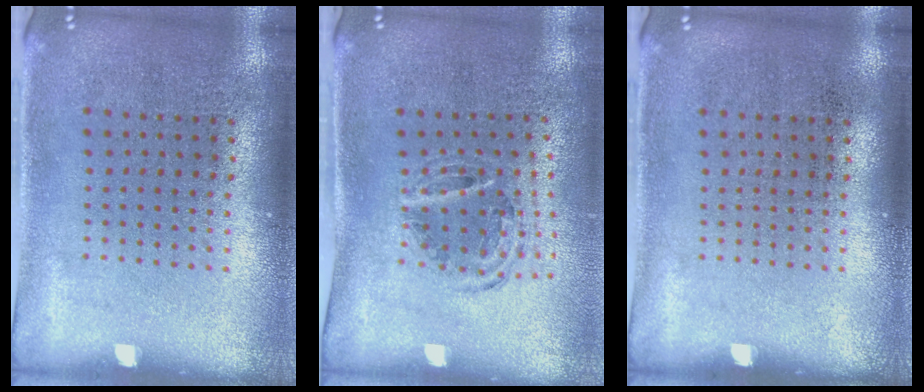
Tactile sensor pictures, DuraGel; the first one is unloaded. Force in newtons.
{"total": 0.9, "press": 0.9, "slide": 0.2}
{"total": 0.0}